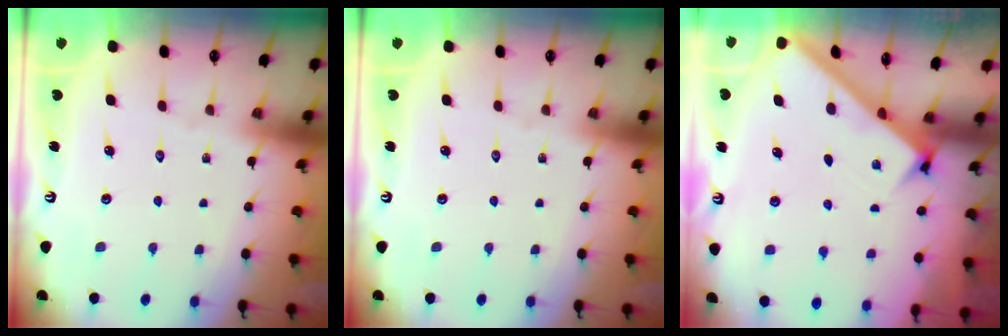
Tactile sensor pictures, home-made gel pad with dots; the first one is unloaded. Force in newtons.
{"total": 0.0}
{"total": 2.9, "press": 2.8, "slide": 0.4}